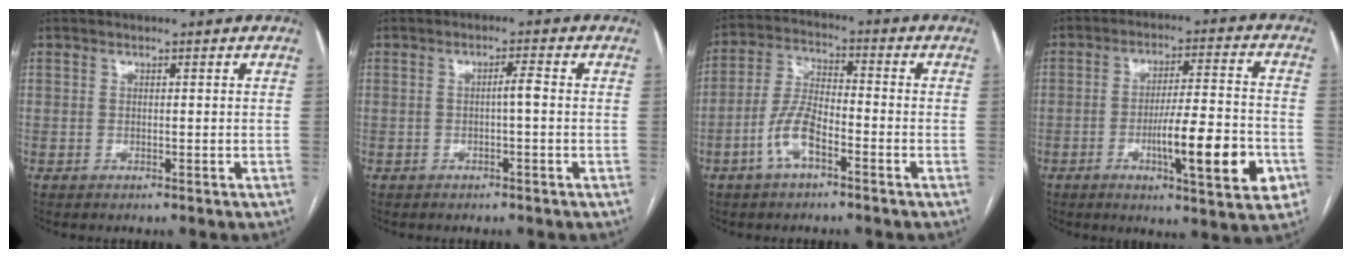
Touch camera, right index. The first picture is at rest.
{"total": 1.8, "force": [-0.2, 0.0, 1.8], "torque": [-0.028, 0.003, -0.002]}
{"total": 7.4, "force": [-3.5, 2.6, 5.9], "torque": [-0.132, 0.009, -0.069]}
{"total": 14.0, "force": [-4.5, 1.9, 13.1], "torque": [-0.199, -0.003, -0.066]}